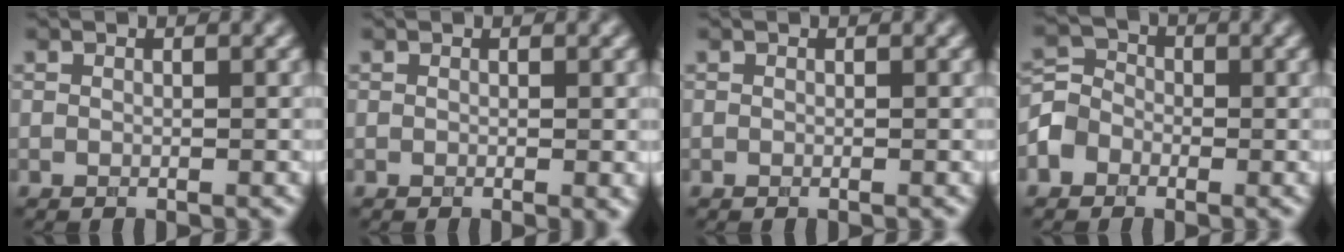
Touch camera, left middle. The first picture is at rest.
{"total": 0.7, "force": [-0.1, 0.1, 0.7], "torque": [-0.009, -0.004, -0.001]}
{"total": 0.0}
{"total": 3.3, "force": [-1.5, 2.8, 0.9], "torque": [-0.005, 0.006, -0.033]}